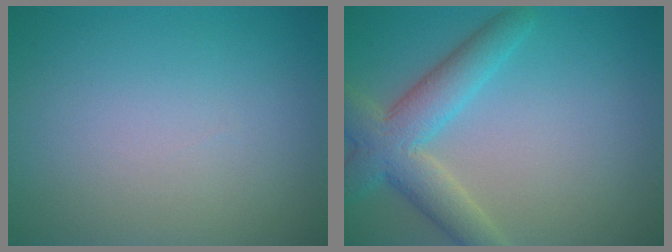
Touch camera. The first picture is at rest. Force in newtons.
{"total": 5.5, "press": 5.4, "slide": 0.4}